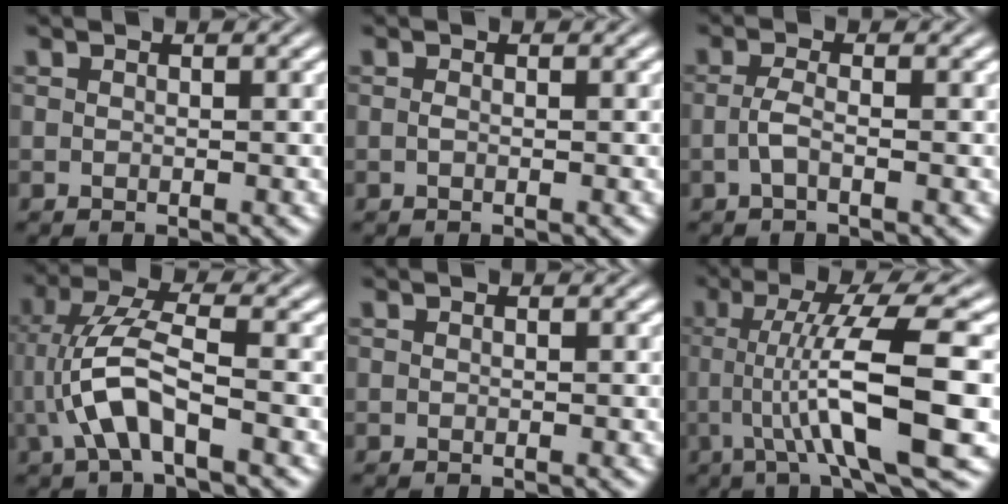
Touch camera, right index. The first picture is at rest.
{"total": 0.8, "force": [-0.4, -0.6, 0.0], "torque": [-0.007, -0.010, 0.000]}
{"total": 1.7, "force": [-1.0, -0.6, 1.2], "torque": [-0.027, -0.009, -0.012]}
{"total": 5.0, "force": [-0.1, 1.7, 4.7], "torque": [-0.100, -0.004, 0.002]}
{"total": 0.0}
{"total": 9.4, "force": [0.0, 1.3, 9.3], "torque": [-0.141, -0.007, 0.006]}